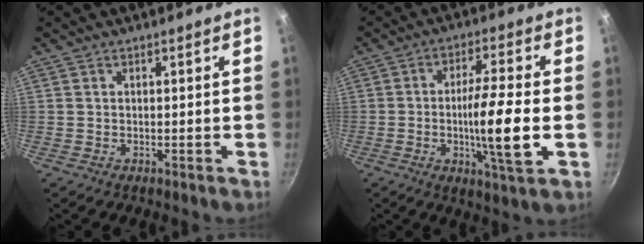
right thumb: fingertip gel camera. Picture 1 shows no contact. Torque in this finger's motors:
{"motor_torque": [3.13, 1.88, 1.29, -0.83, 0.17]}